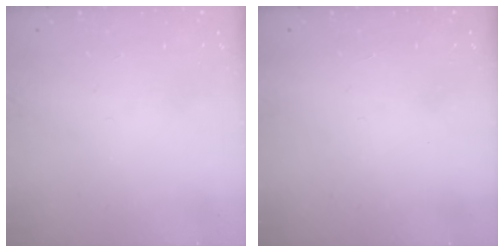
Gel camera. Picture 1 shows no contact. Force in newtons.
{"total": 1.5, "press": 1.5, "slide": 0.1}